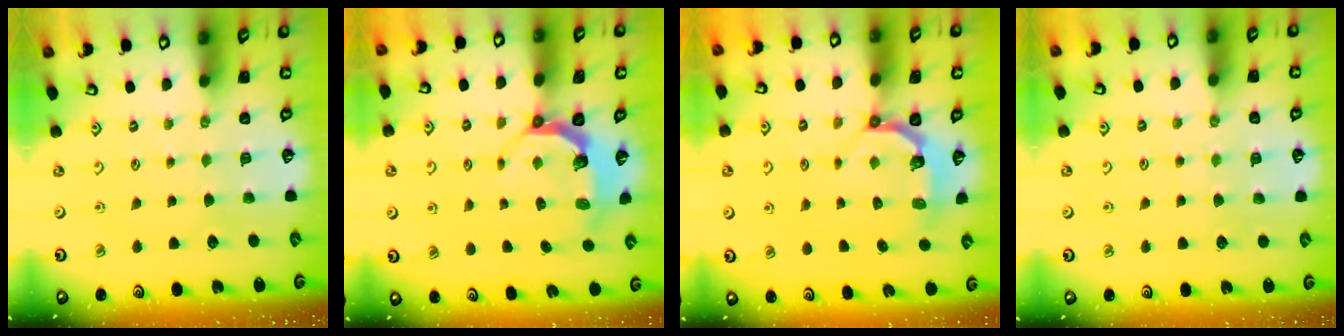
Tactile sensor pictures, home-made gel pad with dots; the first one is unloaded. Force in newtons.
{"total": 5.7, "press": 4.6, "slide": 3.3}
{"total": 5.6, "press": 4.6, "slide": 3.1}
{"total": 3.9, "press": 3.8, "slide": 0.7}